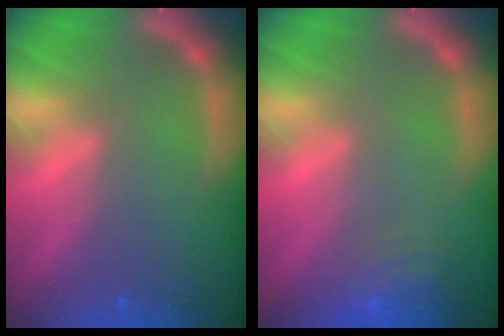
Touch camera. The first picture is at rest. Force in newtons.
{"total": 5.6}